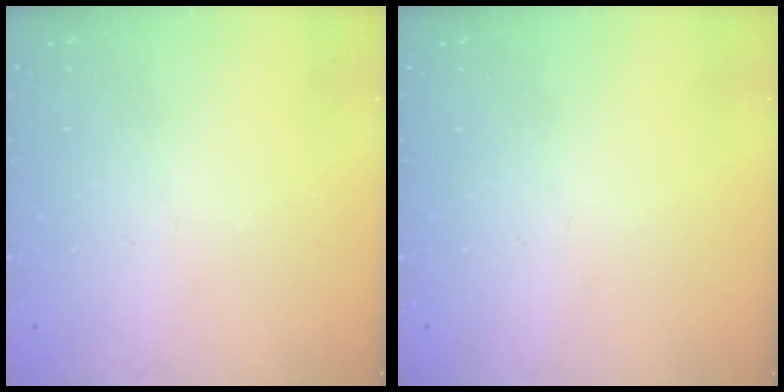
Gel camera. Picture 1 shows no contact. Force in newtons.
{"total": 0.0}